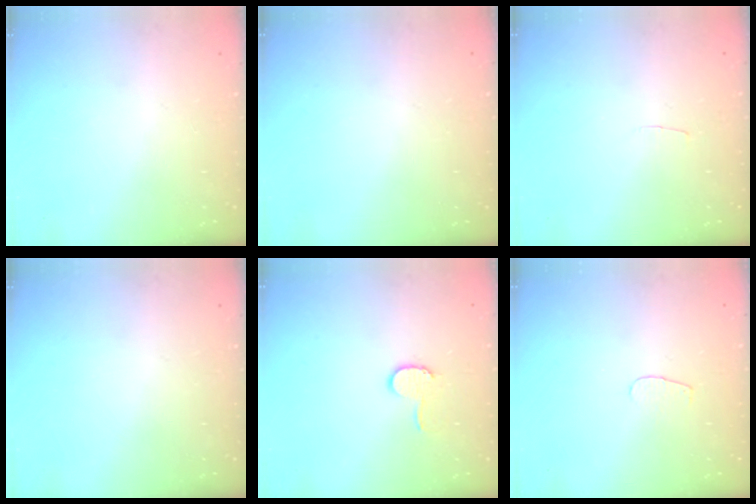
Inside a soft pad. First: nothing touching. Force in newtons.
{"total": 0.0}
{"total": 2.0, "press": 2.0, "slide": 0.2}
{"total": 0.0}
{"total": 6.9, "press": 6.8, "slide": 0.7}
{"total": 3.3, "press": 3.3, "slide": 0.3}